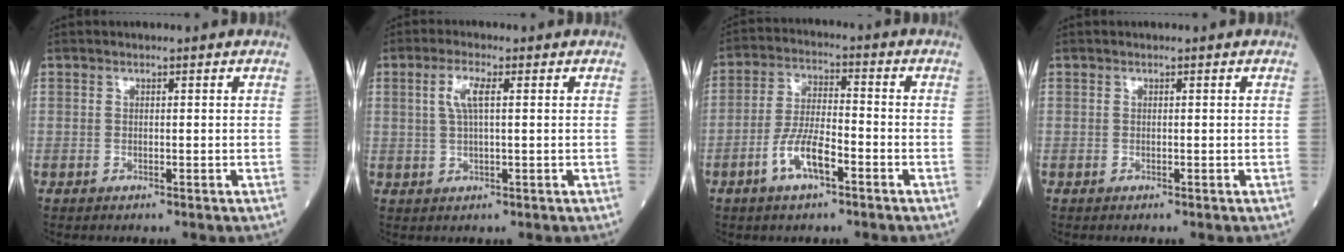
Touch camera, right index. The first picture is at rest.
{"total": 3.7, "force": [1.1, 0.7, 3.5], "torque": [-0.075, 0.007, 0.022]}
{"total": 7.2, "force": [-3.6, 2.1, 5.9], "torque": [-0.116, 0.004, -0.069]}
{"total": 0.0}